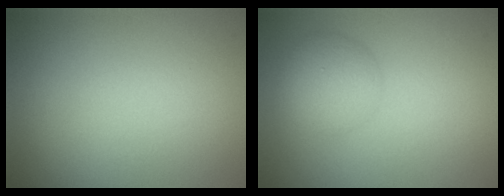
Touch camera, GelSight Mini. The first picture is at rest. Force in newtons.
{"total": 3.4, "press": 3.4, "slide": 0.0}